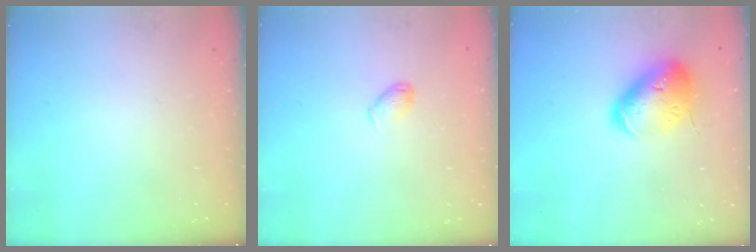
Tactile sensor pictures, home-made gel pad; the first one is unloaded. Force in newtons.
{"total": 3.7, "press": 3.6, "slide": 0.7}
{"total": 17.8, "press": 17.5, "slide": 2.9}